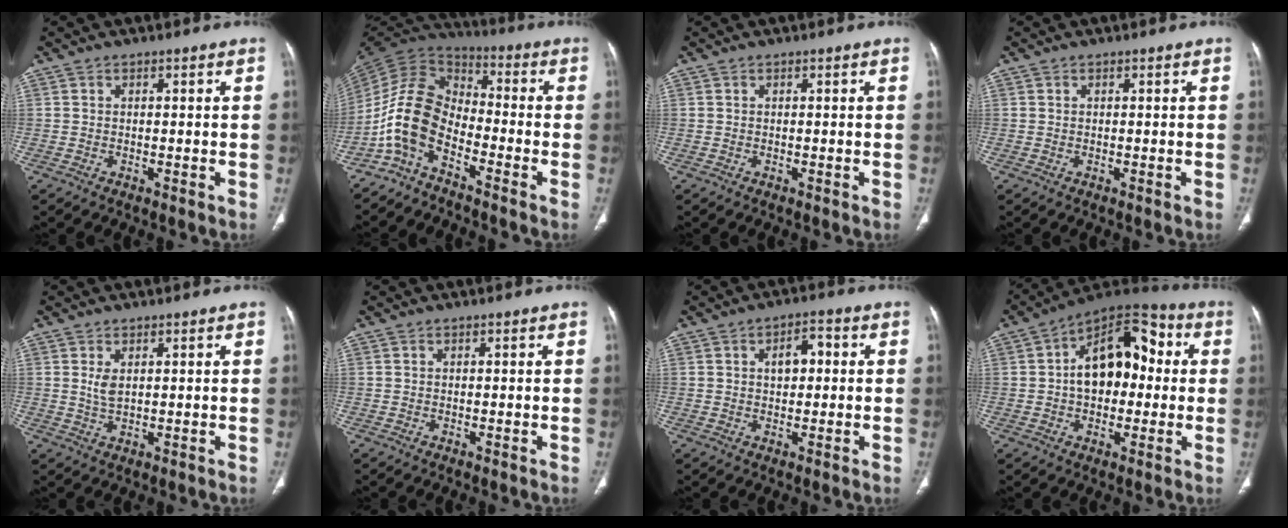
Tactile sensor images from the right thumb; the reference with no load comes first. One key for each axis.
{"total": 11.0, "fx": -5.6, "fy": 6.0, "fz": 7.3, "tx": -0.140, "ty": 0.067, "tz": -0.127}
{"total": 0.0}
{"total": 0.0}
{"total": 2.6, "fx": 0.8, "fy": 1.2, "fz": 2.2, "tx": -0.044, "ty": -0.007, "tz": 0.022}
{"total": 0.0}
{"total": 4.8, "fx": 0.8, "fy": 2.9, "fz": 3.8, "tx": -0.049, "ty": 0.015, "tz": 0.009}
{"total": 16.2, "fx": 1.3, "fy": 10.2, "fz": 12.4, "tx": -0.147, "ty": 0.041, "tz": 0.010}